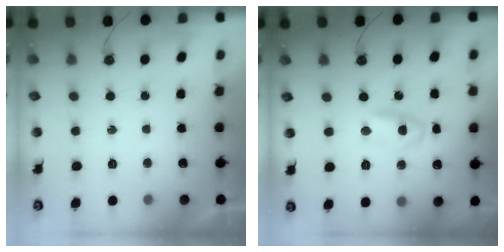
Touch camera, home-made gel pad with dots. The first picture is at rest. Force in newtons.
{"total": 5.4, "press": 5.4, "slide": 0.4}